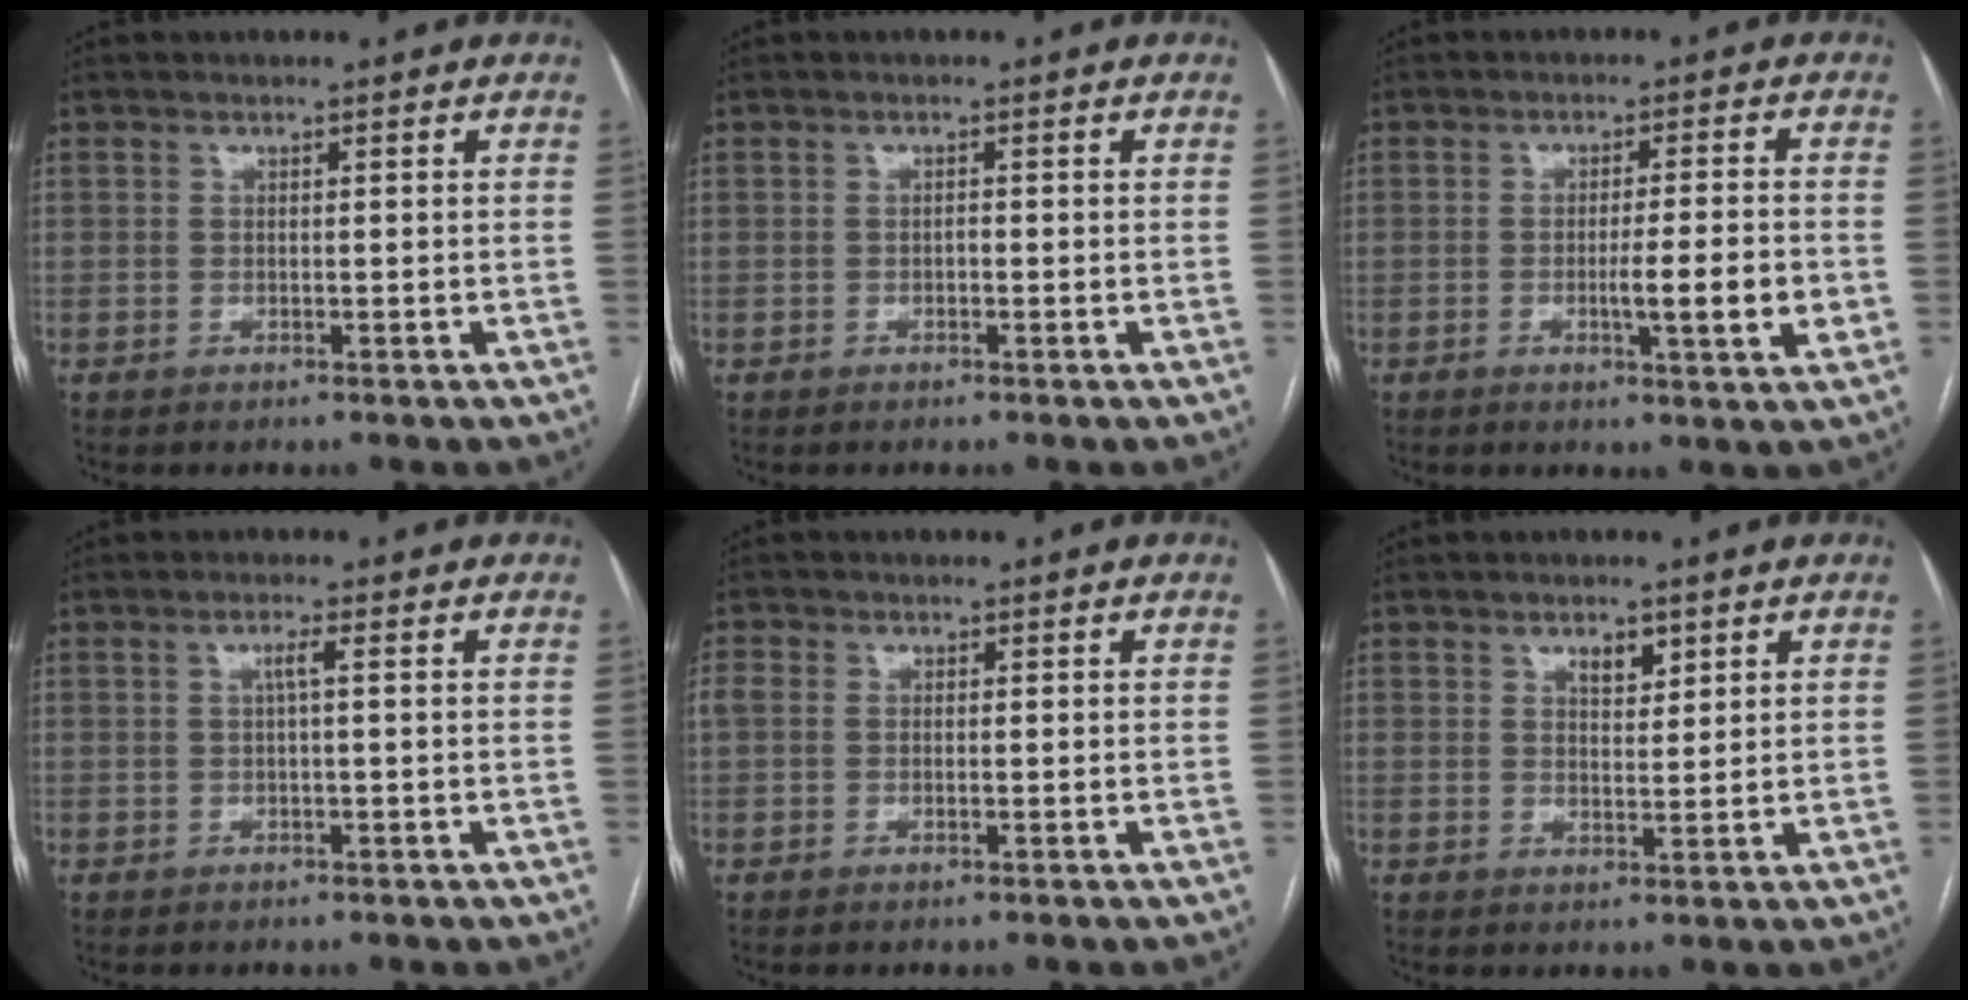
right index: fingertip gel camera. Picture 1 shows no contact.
{"total": 0.6, "force": [-0.2, 0.3, 0.5], "torque": [-0.007, 0.003, -0.005]}
{"total": 7.0, "force": [-1.7, 0.0, 6.8], "torque": [-0.103, -0.008, -0.026]}
{"total": 1.5, "force": [0.2, -0.1, 1.5], "torque": [-0.029, 0.003, 0.004]}
{"total": 2.1, "force": [-0.1, 1.4, 1.6], "torque": [-0.047, 0.010, -0.002]}
{"total": 2.9, "force": [1.7, 1.4, 1.9], "torque": [-0.030, -0.002, 0.031]}